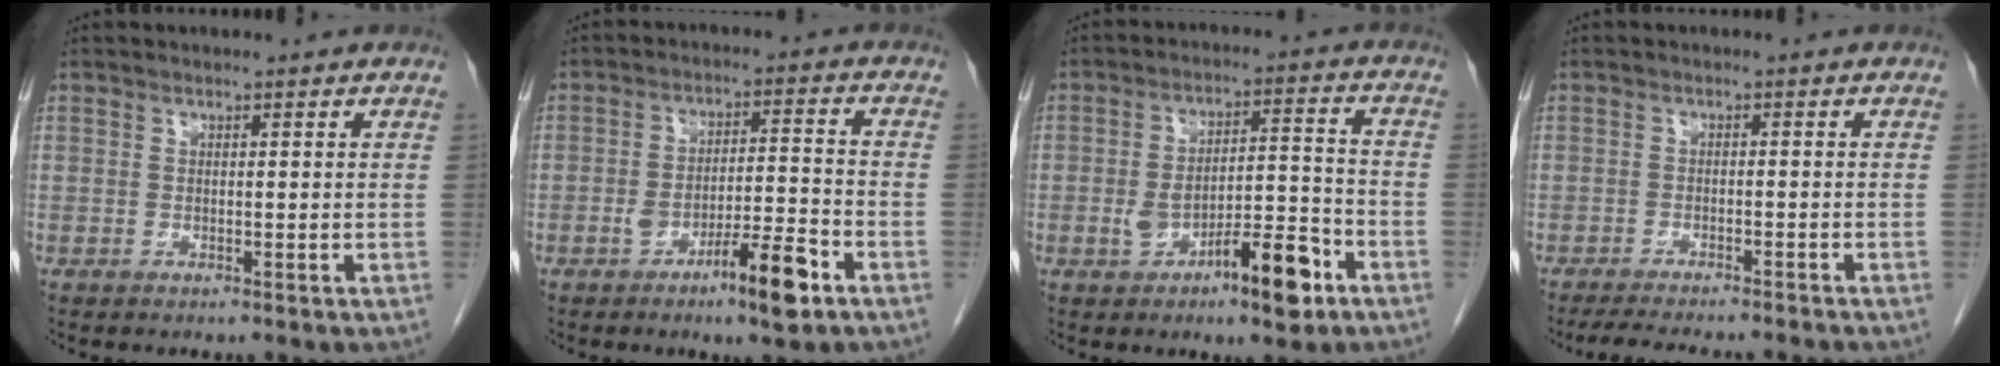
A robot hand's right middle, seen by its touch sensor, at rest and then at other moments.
{"total": 8.3, "force": [-4.5, 1.1, 6.8], "torque": [-0.109, 0.007, -0.069]}
{"total": 10.8, "force": [-5.0, 2.7, 9.2], "torque": [-0.144, 0.019, -0.073]}
{"total": 10.6, "force": [-9.6, 0.8, 4.4], "torque": [-0.060, -0.016, -0.129]}